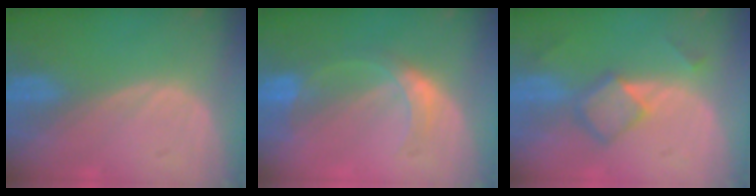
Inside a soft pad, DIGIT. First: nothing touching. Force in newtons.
{"total": 5.3, "press": 4.9, "slide": 2.1}
{"total": 5.7, "press": 4.9, "slide": 3.0}